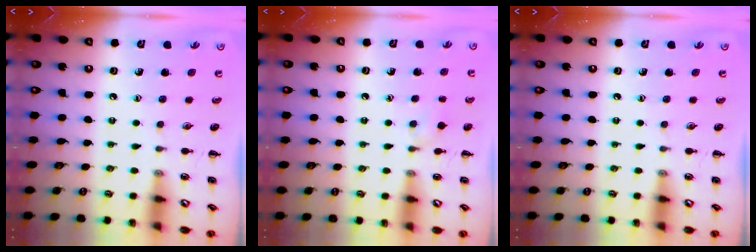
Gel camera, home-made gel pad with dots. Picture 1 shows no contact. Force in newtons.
{"total": 6.2, "press": 5.9, "slide": 2.0}
{"total": 0.0}